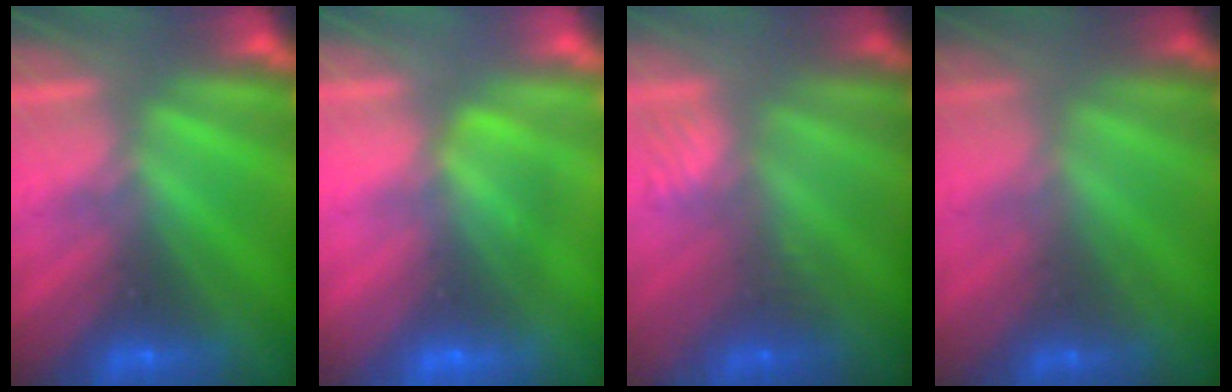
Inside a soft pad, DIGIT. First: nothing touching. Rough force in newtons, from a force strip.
{"total": 2.7}
{"total": 2.4}
{"total": 1.8}